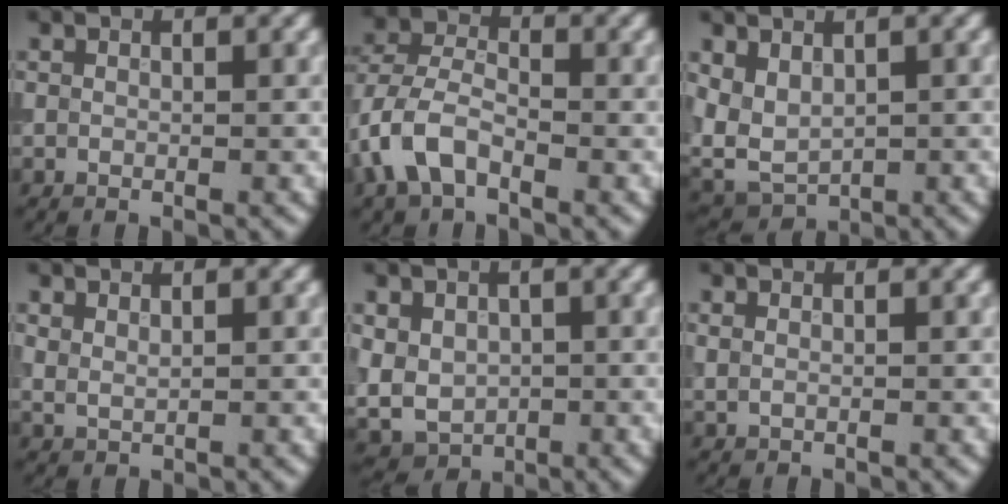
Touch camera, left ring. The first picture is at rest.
{"total": 5.0, "force": [-2.2, 3.1, 3.2], "torque": [-0.072, 0.003, -0.052]}
{"total": 4.0, "force": [0.7, 2.7, 2.9], "torque": [-0.065, -0.005, 0.016]}
{"total": 1.0, "force": [0.8, 0.3, 0.5], "torque": [-0.014, -0.004, 0.019]}
{"total": 6.3, "force": [-0.3, 5.2, 3.6], "torque": [-0.075, -0.005, -0.002]}
{"total": 0.5, "force": [0.3, 0.3, 0.3], "torque": [-0.009, -0.002, 0.007]}